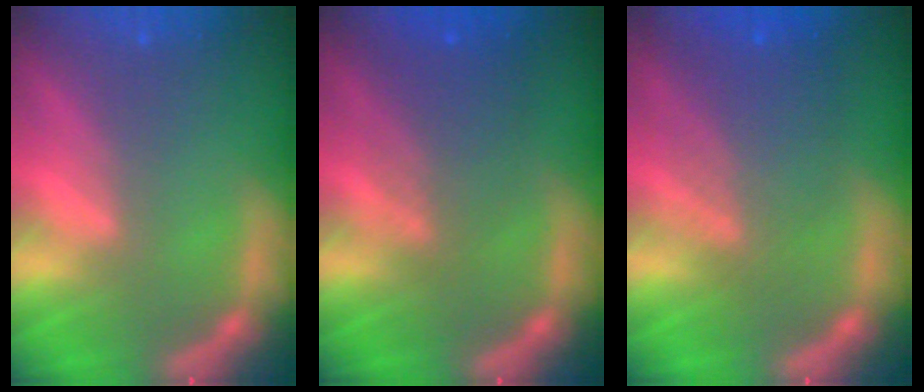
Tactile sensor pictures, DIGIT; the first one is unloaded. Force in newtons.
{"total": 4.6}
{"total": 6.1}